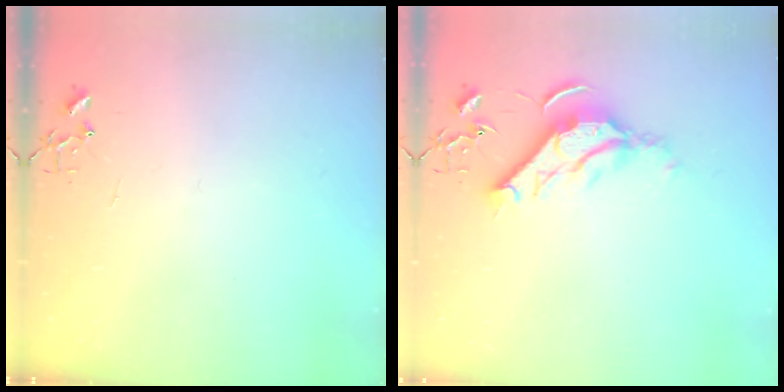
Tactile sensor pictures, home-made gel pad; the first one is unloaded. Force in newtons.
{"total": 11.7, "press": 11.6, "slide": 1.3}